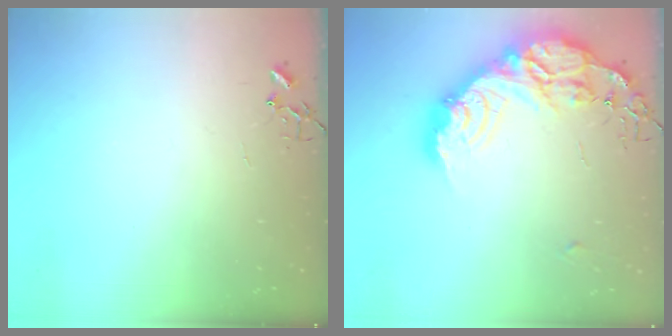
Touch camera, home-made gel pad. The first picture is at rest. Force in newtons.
{"total": 24.7, "press": 24.6, "slide": 2.0}